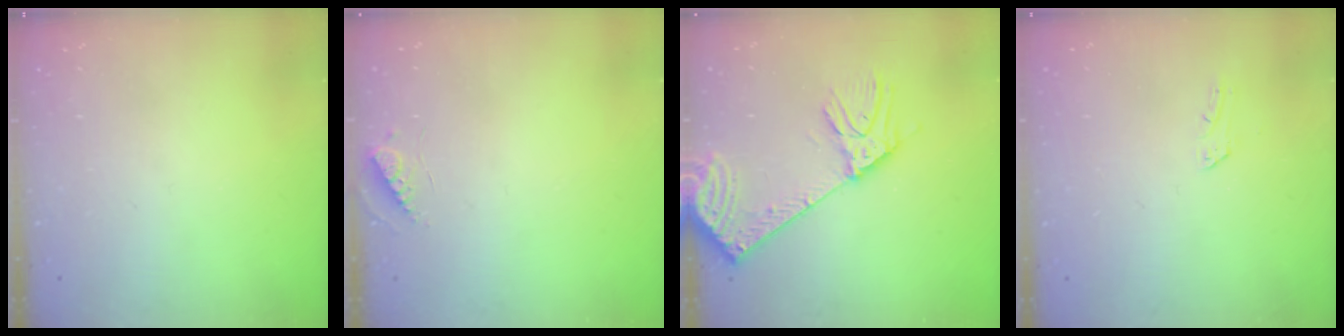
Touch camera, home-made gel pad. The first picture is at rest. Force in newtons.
{"total": 5.2, "press": 5.2, "slide": 0.5}
{"total": 10.7, "press": 10.4, "slide": 2.5}
{"total": 1.9, "press": 1.9, "slide": 0.1}